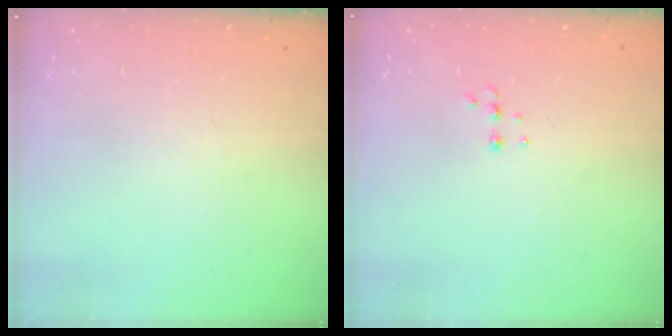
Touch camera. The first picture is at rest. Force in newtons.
{"total": 4.0, "press": 4.0, "slide": 0.8}